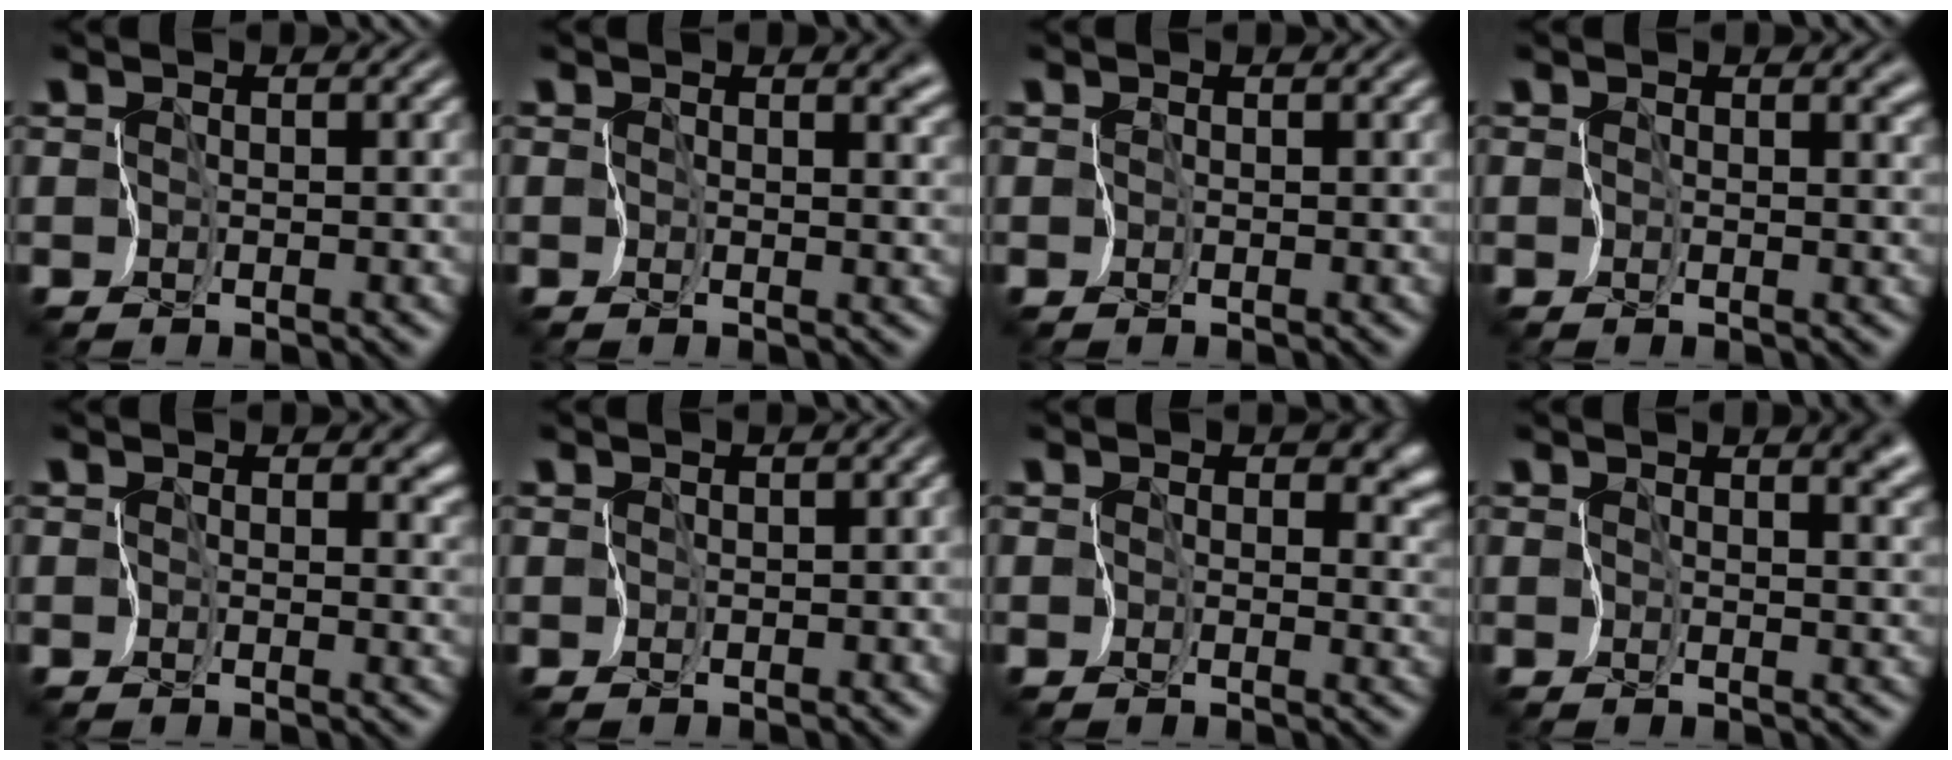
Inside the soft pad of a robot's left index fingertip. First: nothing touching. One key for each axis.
{"total": 1.9, "fx": 0.8, "fy": 1.1, "fz": 1.3, "tx": -0.015, "ty": -0.003, "tz": 0.016}
{"total": 0.0}
{"total": 1.5, "fx": 0.6, "fy": 1.0, "fz": 1.0, "tx": -0.005, "ty": 0.001, "tz": 0.009}
{"total": 2.6, "fx": 0.6, "fy": 2.0, "fz": 1.6, "tx": -0.015, "ty": 0.004, "tz": 0.006}
{"total": 2.1, "fx": -0.8, "fy": 1.5, "fz": 1.3, "tx": -0.005, "ty": -0.004, "tz": -0.009}
{"total": 4.1, "fx": 0.8, "fy": 3.1, "fz": 2.6, "tx": -0.017, "ty": 0.000, "tz": 0.005}
{"total": 3.5, "fx": 1.5, "fy": 1.9, "fz": 2.5, "tx": -0.028, "ty": -0.002, "tz": 0.025}